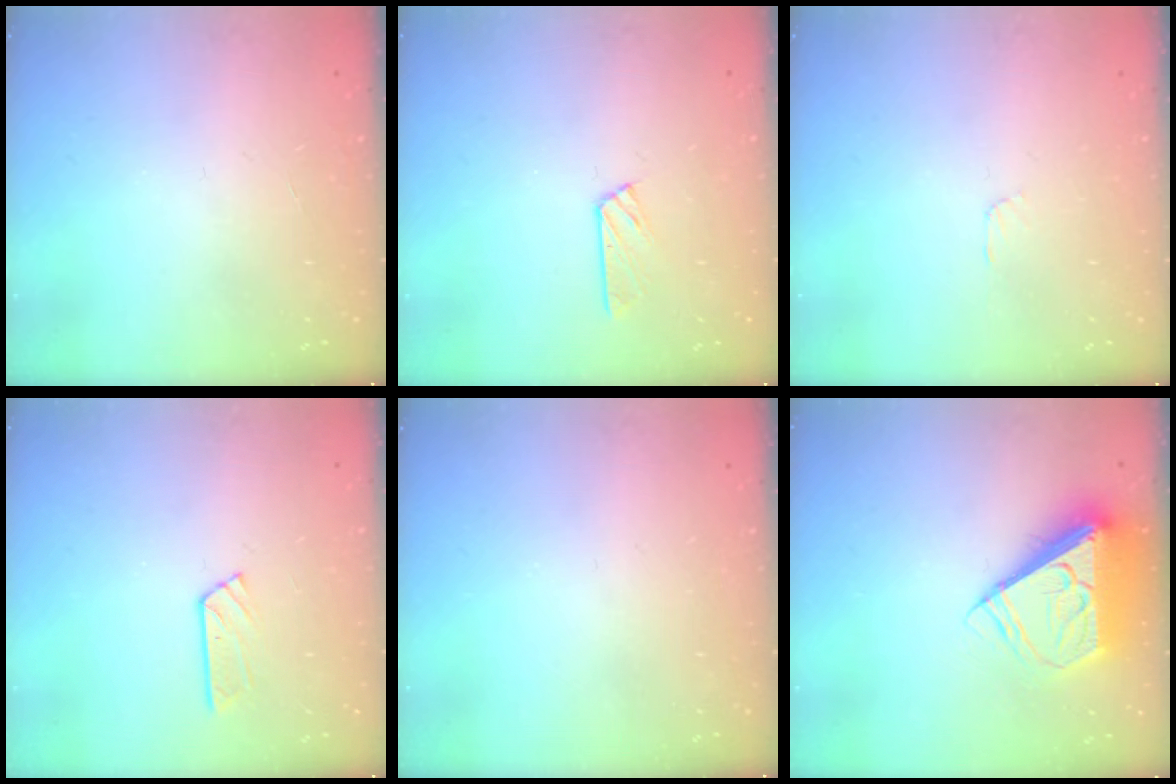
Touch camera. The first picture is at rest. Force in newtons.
{"total": 3.5, "press": 3.5, "slide": 0.4}
{"total": 2.9, "press": 2.9, "slide": 0.4}
{"total": 3.4, "press": 3.4, "slide": 0.3}
{"total": 0.0}
{"total": 10.3, "press": 10.2, "slide": 1.6}